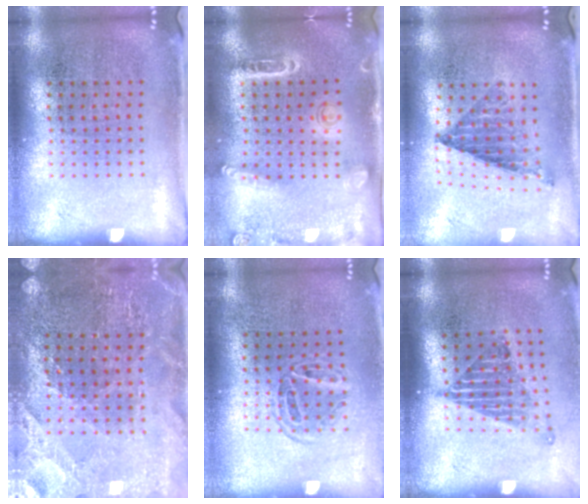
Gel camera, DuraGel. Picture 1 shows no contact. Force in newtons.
{"total": 1.6, "press": 1.5, "slide": 0.4}
{"total": 0.8, "press": 0.8, "slide": 0.1}
{"total": 2.7, "press": 2.6, "slide": 0.4}
{"total": 1.2, "press": 1.0, "slide": 0.6}
{"total": 1.4, "press": 1.1, "slide": 0.9}